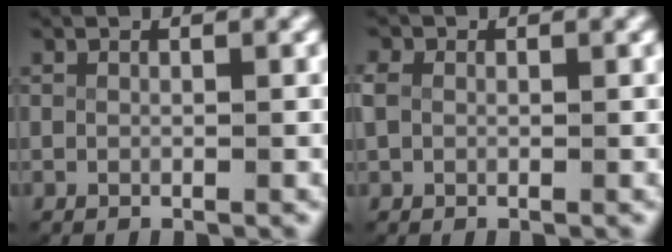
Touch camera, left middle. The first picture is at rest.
{"total": 1.3, "force": [0.2, 1.2, 0.6], "torque": [-0.026, -0.005, 0.007]}